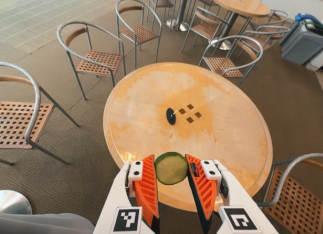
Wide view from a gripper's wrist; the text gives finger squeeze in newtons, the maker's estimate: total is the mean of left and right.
{"total": 8.4, "left": 8.0, "right": 8.8}